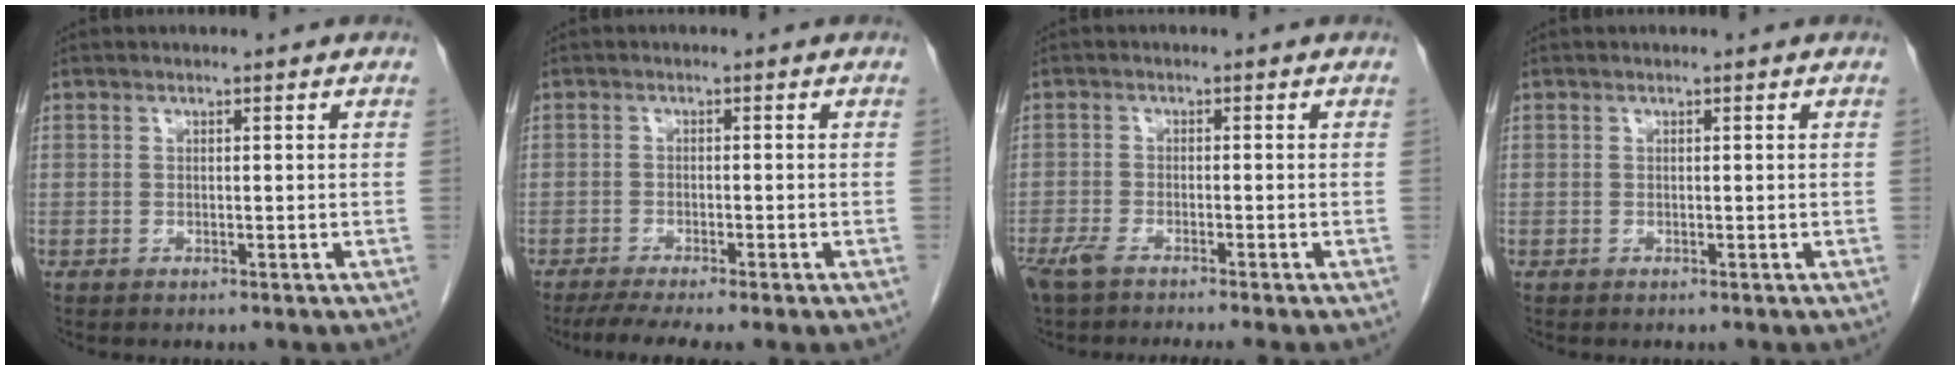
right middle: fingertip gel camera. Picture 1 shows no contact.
{"total": 6.0, "force": [-4.5, 0.1, 4.0], "torque": [-0.060, -0.011, -0.070]}
{"total": 6.3, "force": [-5.1, 0.3, 3.7], "torque": [-0.058, -0.013, -0.085]}
{"total": 0.0}